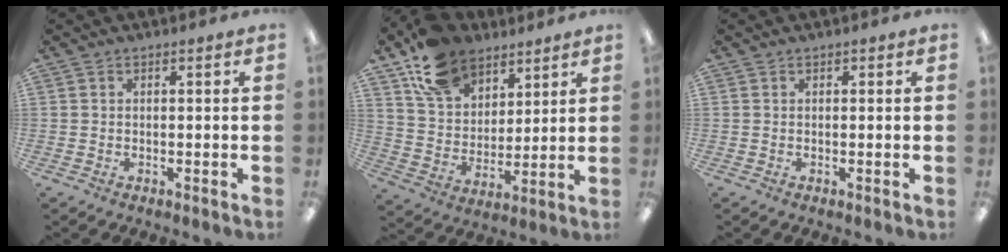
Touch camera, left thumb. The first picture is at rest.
{"total": 15.5, "force": [10.8, 9.6, 5.6], "torque": [-0.115, -0.051, 0.209]}
{"total": 0.0}